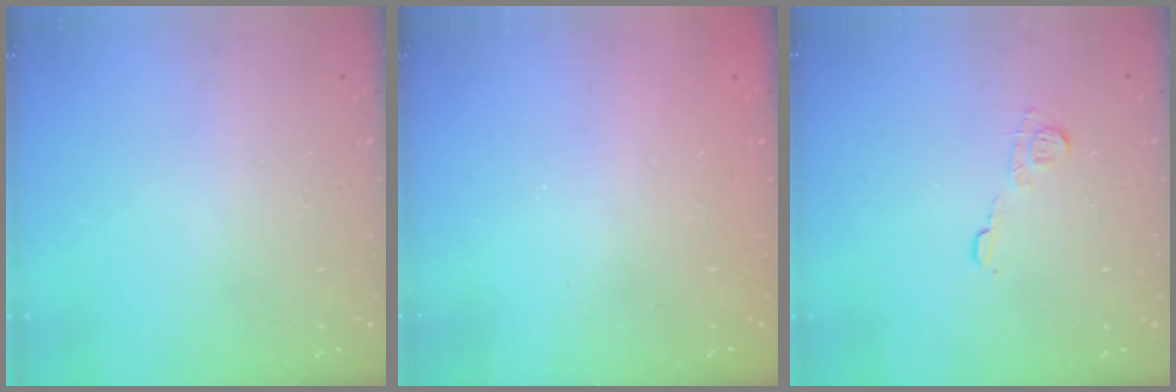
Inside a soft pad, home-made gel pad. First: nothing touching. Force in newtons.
{"total": 2.2, "press": 2.1, "slide": 0.7}
{"total": 7.3, "press": 7.3, "slide": 0.5}